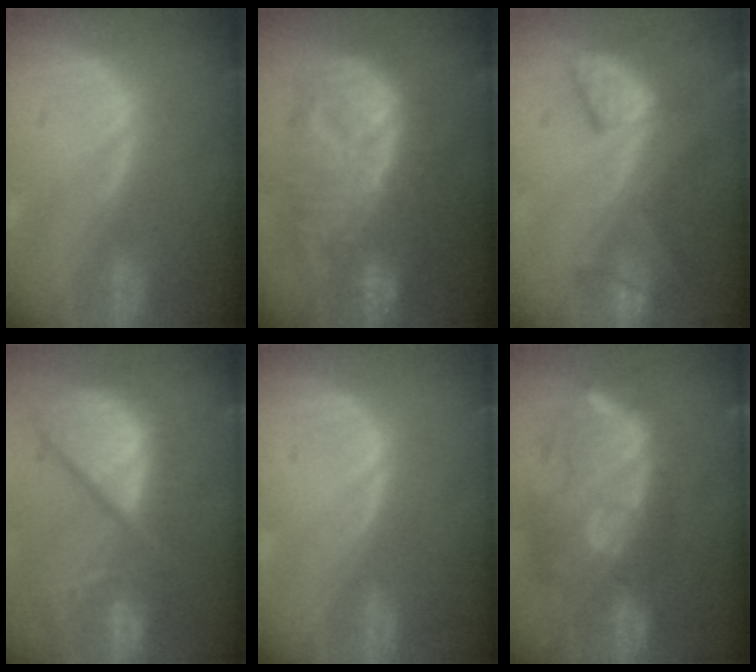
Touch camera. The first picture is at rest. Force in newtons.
{"total": 12.1, "press": 12.0, "slide": 1.2}
{"total": 7.7, "press": 7.3, "slide": 2.6}
{"total": 12.8, "press": 10.6, "slide": 7.2}
{"total": 0.0}
{"total": 11.7, "press": 10.7, "slide": 4.8}